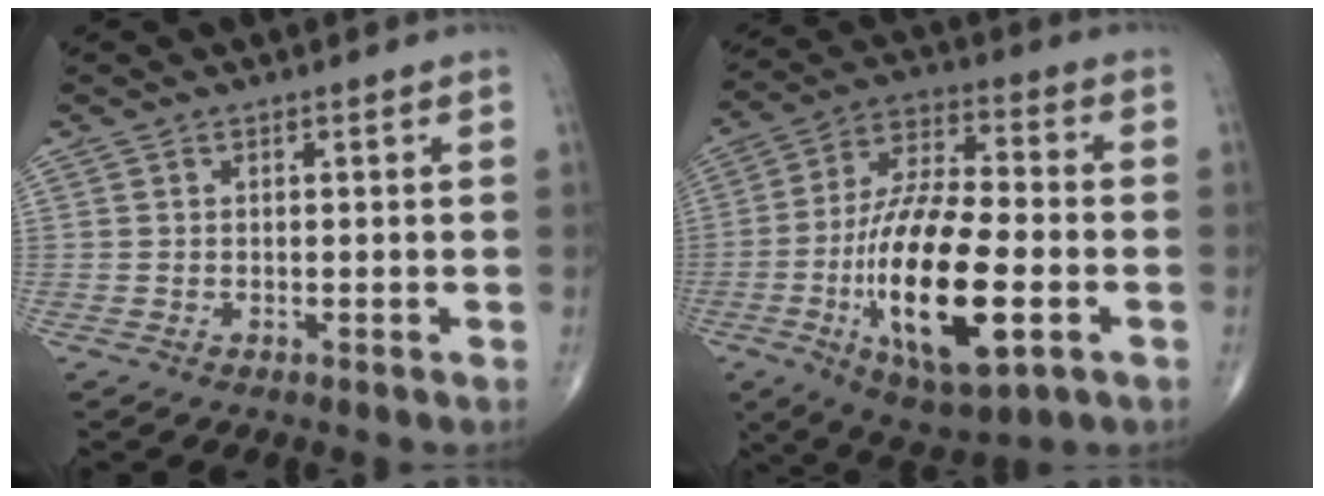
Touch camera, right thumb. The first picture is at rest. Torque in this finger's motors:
{"motor_torque": [2.57, 2.44, 2.25, -0.54, 0.23]}